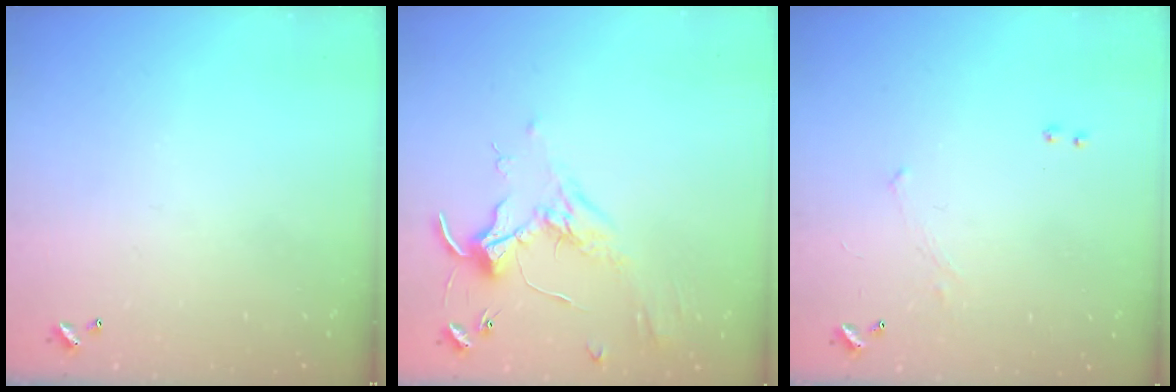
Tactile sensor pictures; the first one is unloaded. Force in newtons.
{"total": 1.7, "press": 1.6, "slide": 0.5}
{"total": 1.2, "press": 1.1, "slide": 0.5}